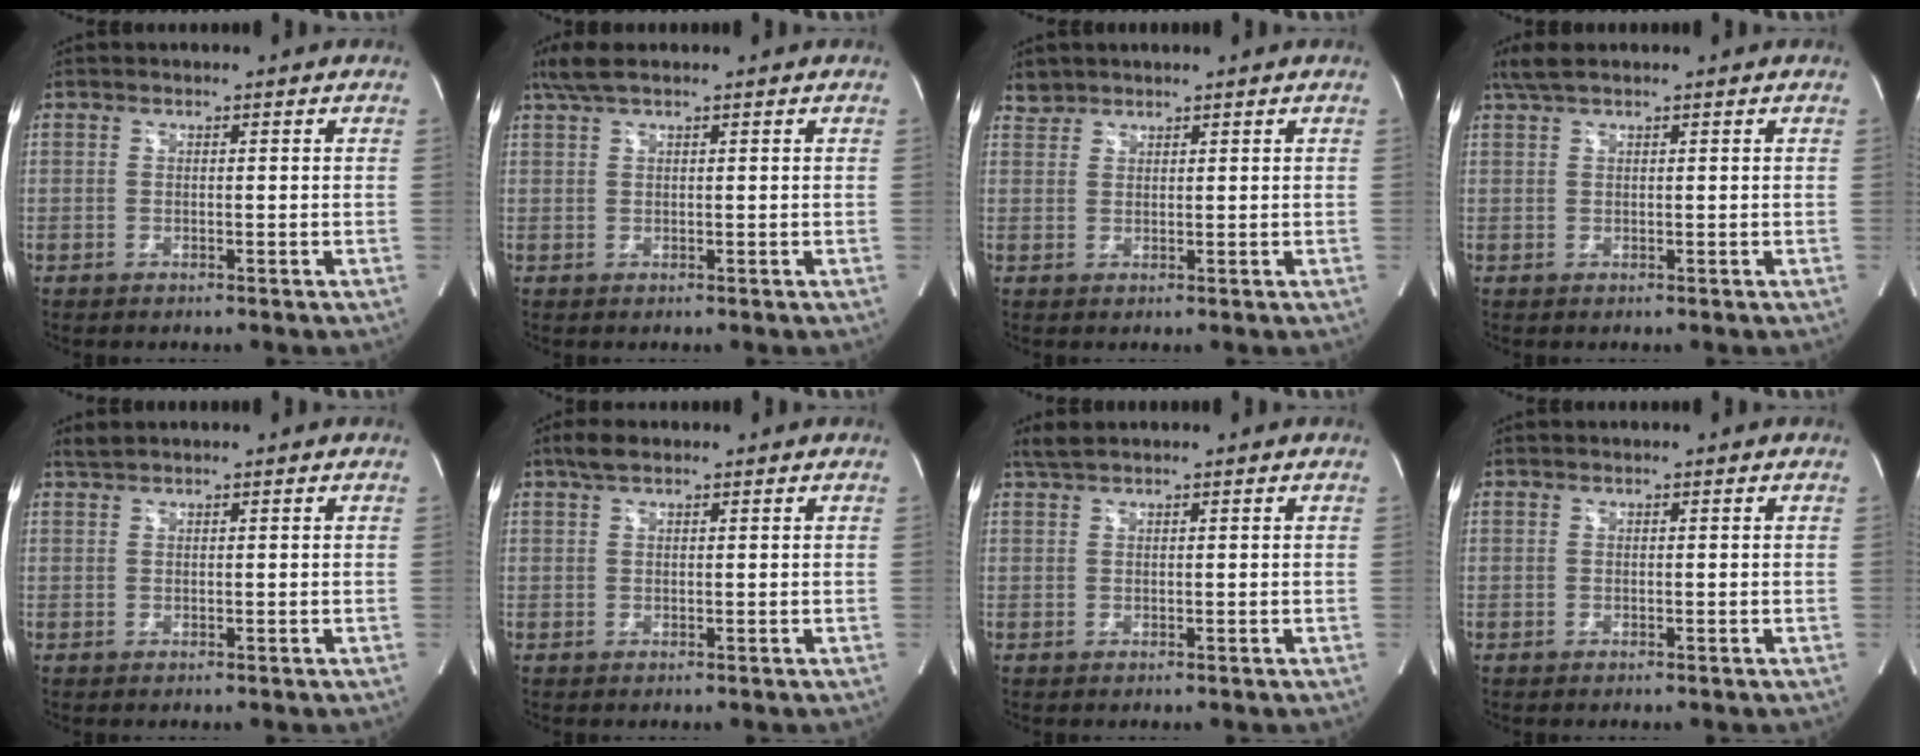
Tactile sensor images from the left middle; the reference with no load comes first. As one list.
[{"total": 3.5, "force": [2.6, 0.4, 2.3], "torque": [-0.057, 0.022, 0.055]}, {"total": 3.7, "force": [3.5, 1.1, -0.4], "torque": [0.003, 0.012, 0.075]}, {"total": 2.9, "force": [2.2, 0.3, 1.7], "torque": [-0.043, 0.018, 0.048]}, {"total": 1.1, "force": [1.1, -0.1, 0.3], "torque": [-0.012, 0.011, 0.028]}, {"total": 2.7, "force": [2.0, 0.9, 1.7], "torque": [-0.040, 0.015, 0.039]}, {"total": 1.9, "force": [1.7, 0.0, 0.8], "torque": [-0.024, 0.014, 0.036]}, {"total": 0.0}]